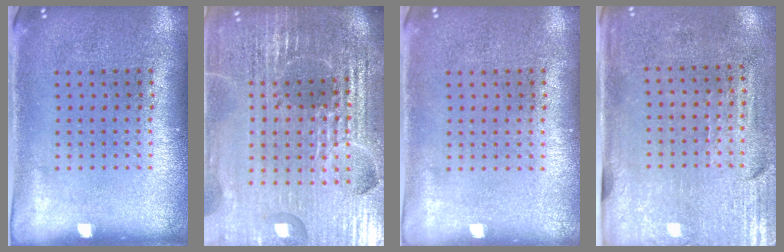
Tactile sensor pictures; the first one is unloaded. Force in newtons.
{"total": 6.5, "press": 5.7, "slide": 3.1}
{"total": 0.0}
{"total": 3.1, "press": 2.6, "slide": 1.6}